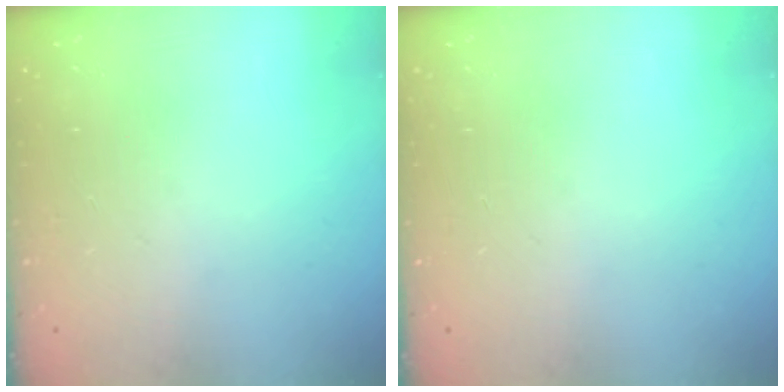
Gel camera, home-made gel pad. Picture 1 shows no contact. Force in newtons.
{"total": 0.0}